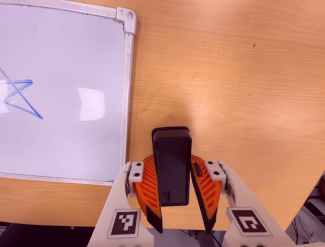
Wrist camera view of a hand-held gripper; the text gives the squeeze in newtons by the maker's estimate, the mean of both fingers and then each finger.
{"total": 9.2, "left": 7.7, "right": 10.6}